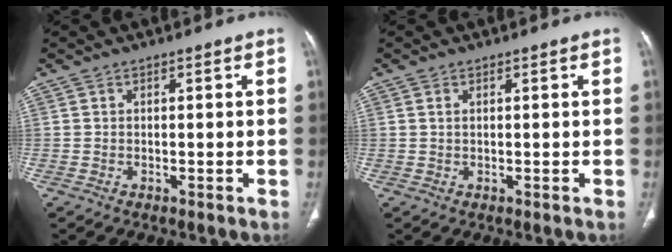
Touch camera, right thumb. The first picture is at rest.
{"total": 0.7, "force": [0.3, 0.3, 0.5], "torque": [-0.013, 0.004, 0.007]}